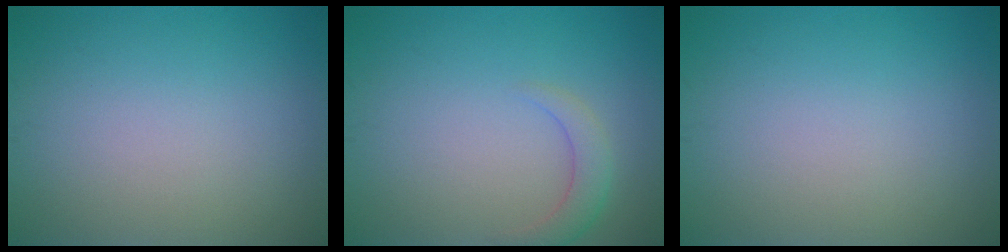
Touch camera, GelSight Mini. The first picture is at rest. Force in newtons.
{"total": 2.1, "press": 2.1, "slide": 0.2}
{"total": 0.0}